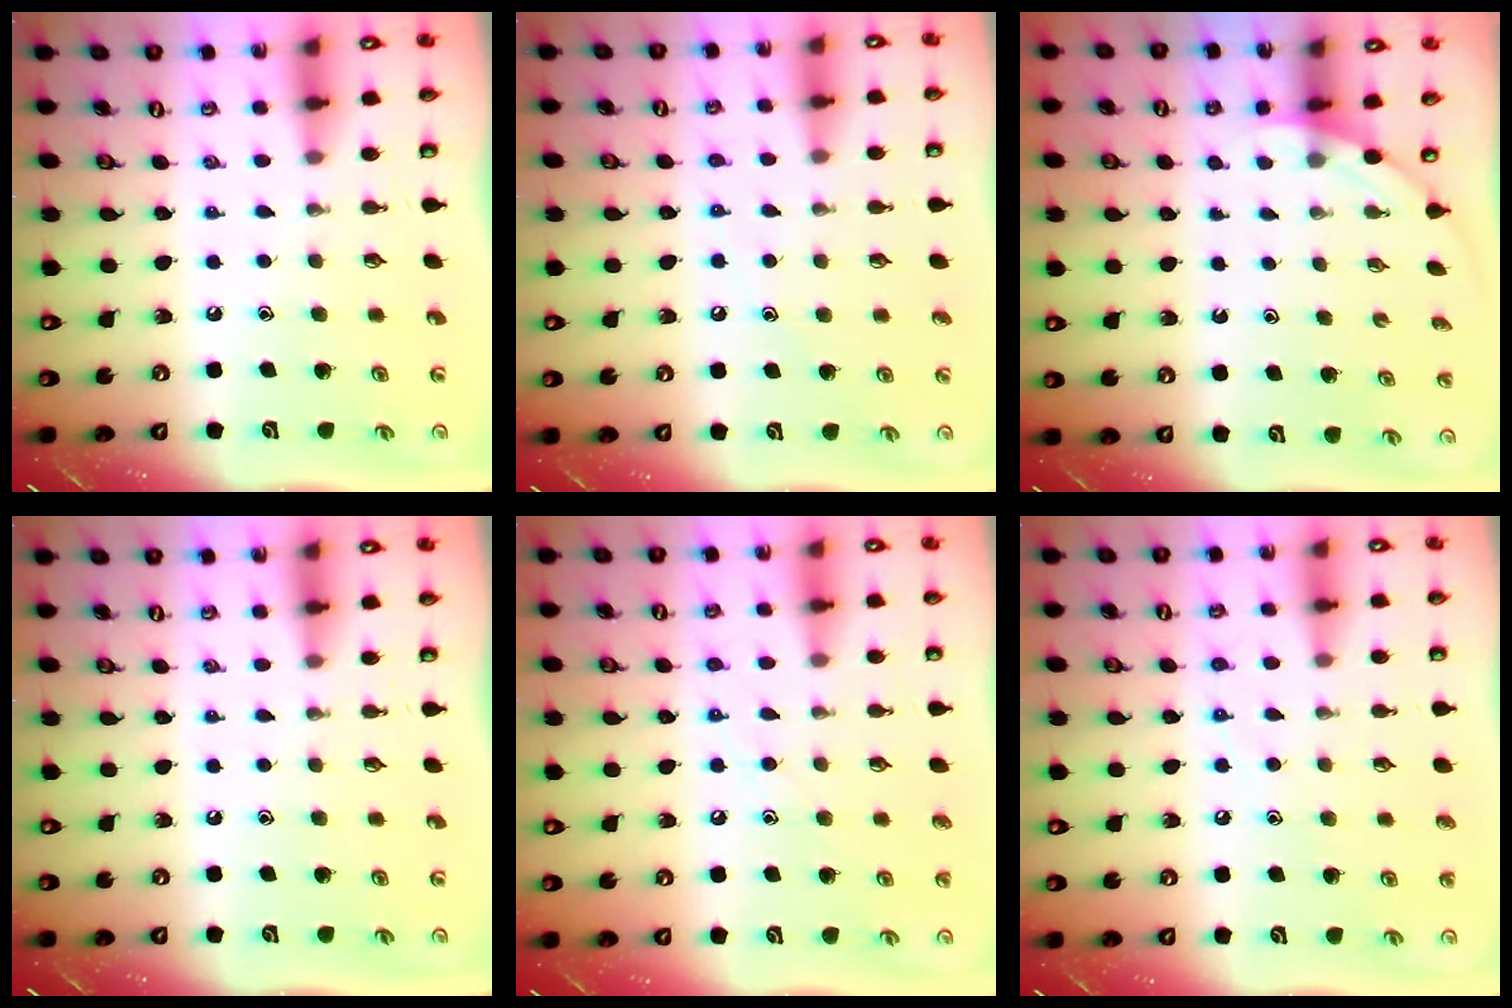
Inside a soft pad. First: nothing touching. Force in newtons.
{"total": 5.3, "press": 5.2, "slide": 0.6}
{"total": 1.7, "press": 1.7, "slide": 0.0}
{"total": 0.0}
{"total": 7.5, "press": 7.4, "slide": 0.6}
{"total": 6.1, "press": 6.1, "slide": 0.7}